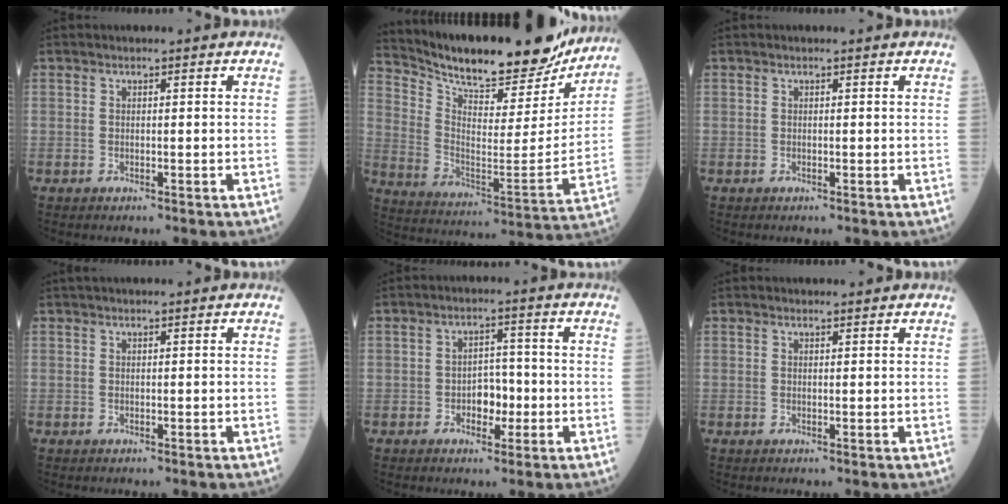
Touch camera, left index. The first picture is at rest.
{"total": 24.3, "force": [21.7, 5.2, 9.5], "torque": [-0.165, -0.042, 0.317]}
{"total": 0.0}
{"total": 2.9, "force": [2.5, 0.0, 1.3], "torque": [-0.012, 0.030, 0.039]}
{"total": 3.7, "force": [-1.1, 2.3, 2.7], "torque": [-0.037, 0.007, -0.018]}
{"total": 1.3, "force": [1.3, 0.1, 0.1], "torque": [-0.010, 0.003, 0.021]}